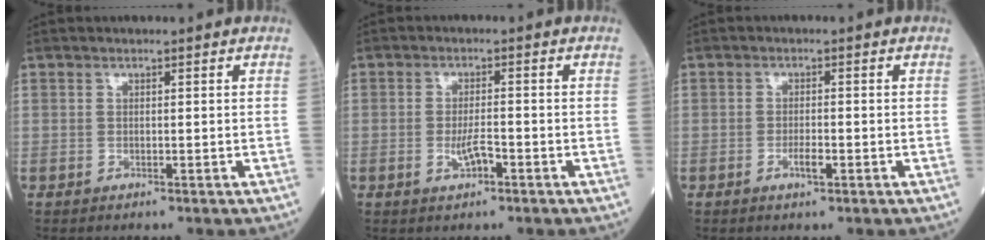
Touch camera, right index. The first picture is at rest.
{"total": 2.9, "force": [-1.2, 0.7, 2.5], "torque": [-0.049, 0.000, -0.020]}
{"total": 2.0, "force": [-0.9, 0.4, 1.8], "torque": [-0.032, 0.000, -0.015]}